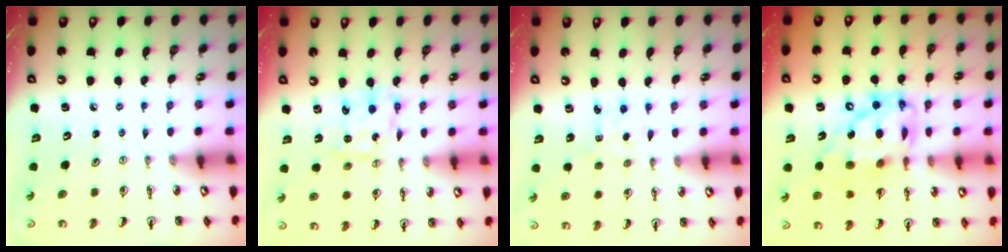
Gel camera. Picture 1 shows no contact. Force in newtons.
{"total": 4.5, "press": 4.5, "slide": 0.4}
{"total": 1.5, "press": 1.5, "slide": 0.3}
{"total": 18.3, "press": 18.2, "slide": 1.6}